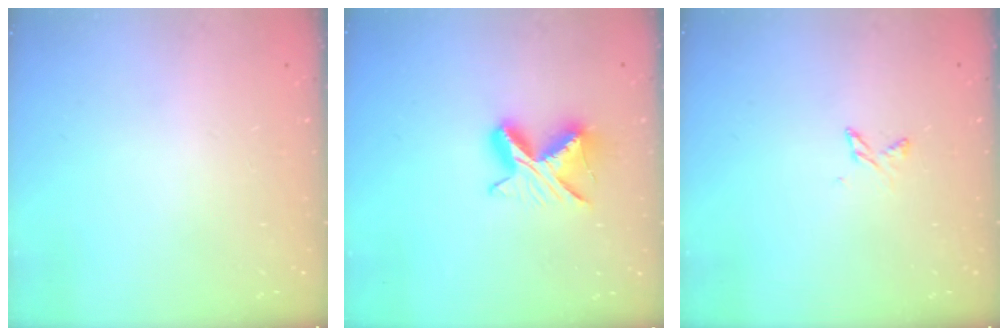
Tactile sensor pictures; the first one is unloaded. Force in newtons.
{"total": 9.0, "press": 9.0, "slide": 0.4}
{"total": 2.5, "press": 2.5, "slide": 0.5}